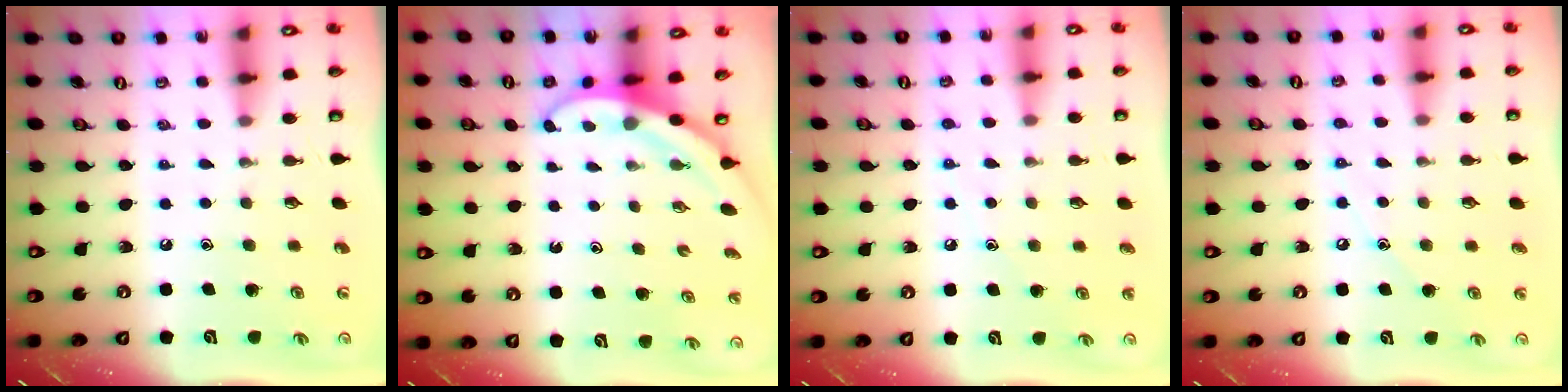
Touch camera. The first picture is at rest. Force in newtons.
{"total": 3.2, "press": 3.2, "slide": 0.1}
{"total": 5.8, "press": 5.7, "slide": 0.8}
{"total": 5.7, "press": 5.7, "slide": 0.6}